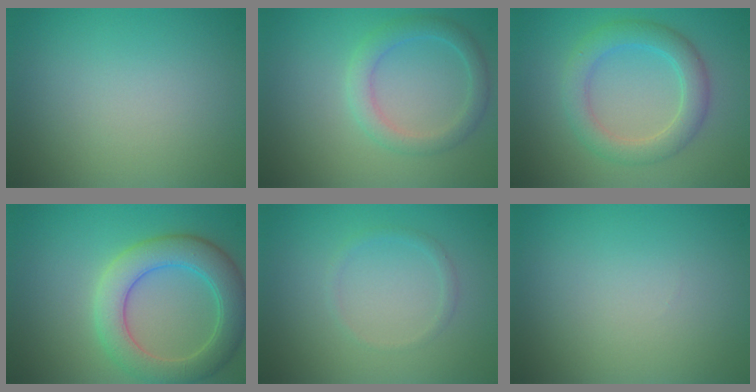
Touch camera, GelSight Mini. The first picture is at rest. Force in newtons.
{"total": 2.7, "press": 2.7, "slide": 0.1}
{"total": 4.0, "press": 4.0, "slide": 0.3}
{"total": 6.0, "press": 6.0, "slide": 0.7}
{"total": 0.9, "press": 0.9, "slide": 0.1}
{"total": 0.0}